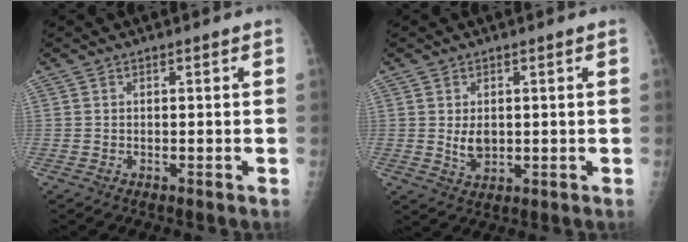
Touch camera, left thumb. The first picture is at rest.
{"total": 3.6, "force": [0.6, 2.3, 2.7], "torque": [-0.038, -0.010, 0.019]}